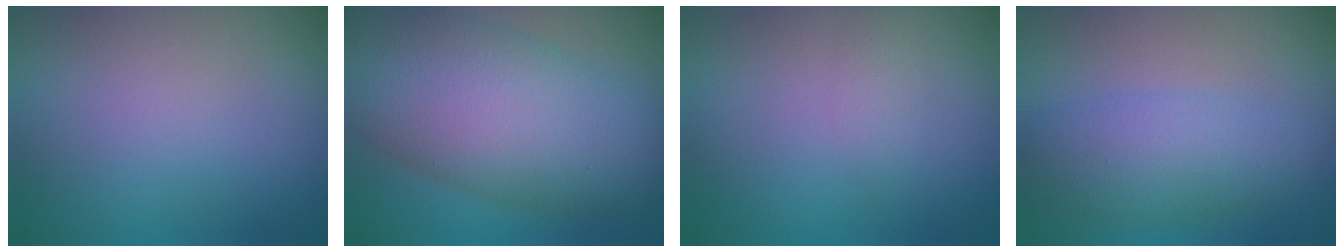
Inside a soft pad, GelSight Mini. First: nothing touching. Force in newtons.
{"total": 12.0, "press": 11.9, "slide": 0.6}
{"total": 1.0, "press": 1.0, "slide": 0.0}
{"total": 4.3, "press": 4.3, "slide": 0.1}